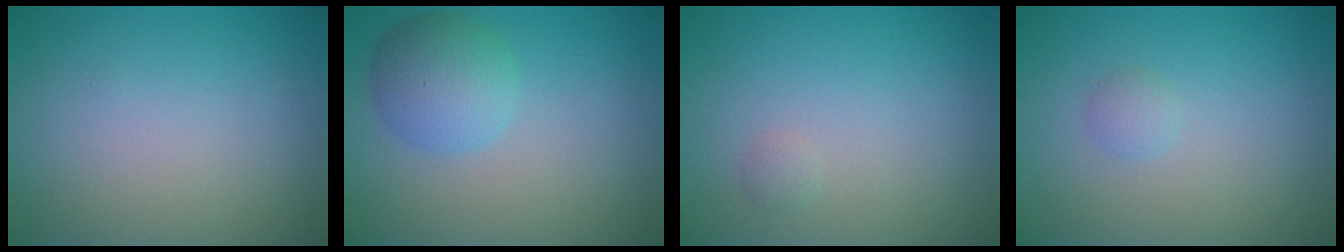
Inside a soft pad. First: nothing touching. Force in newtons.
{"total": 4.0, "press": 4.0, "slide": 0.2}
{"total": 0.6, "press": 0.6, "slide": 0.1}
{"total": 0.9, "press": 0.9, "slide": 0.0}